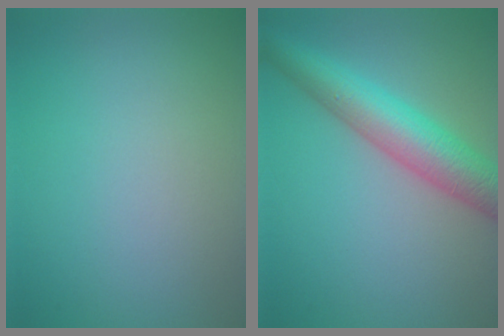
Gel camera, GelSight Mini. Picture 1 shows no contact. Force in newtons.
{"total": 6.7, "press": 6.7, "slide": 0.2}